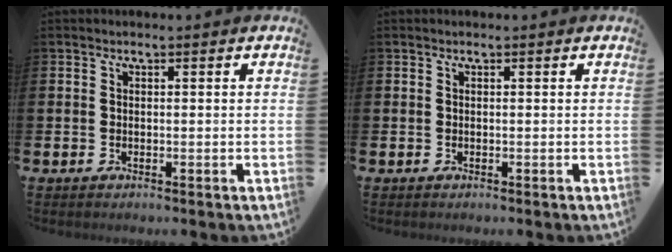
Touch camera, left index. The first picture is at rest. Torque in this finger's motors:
{"motor_torque": [-0.03, 0.03, 0.00, 0.00]}